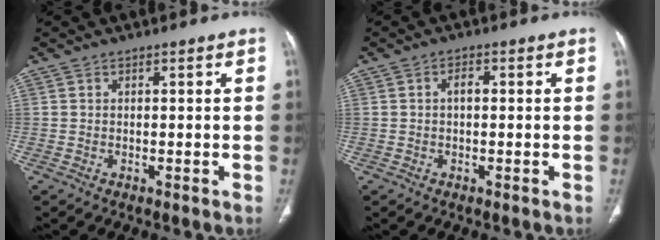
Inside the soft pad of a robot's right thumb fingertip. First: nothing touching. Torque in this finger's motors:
{"motor_torque": [-0.07, 1.05, 0.80, -0.34, 0.03]}